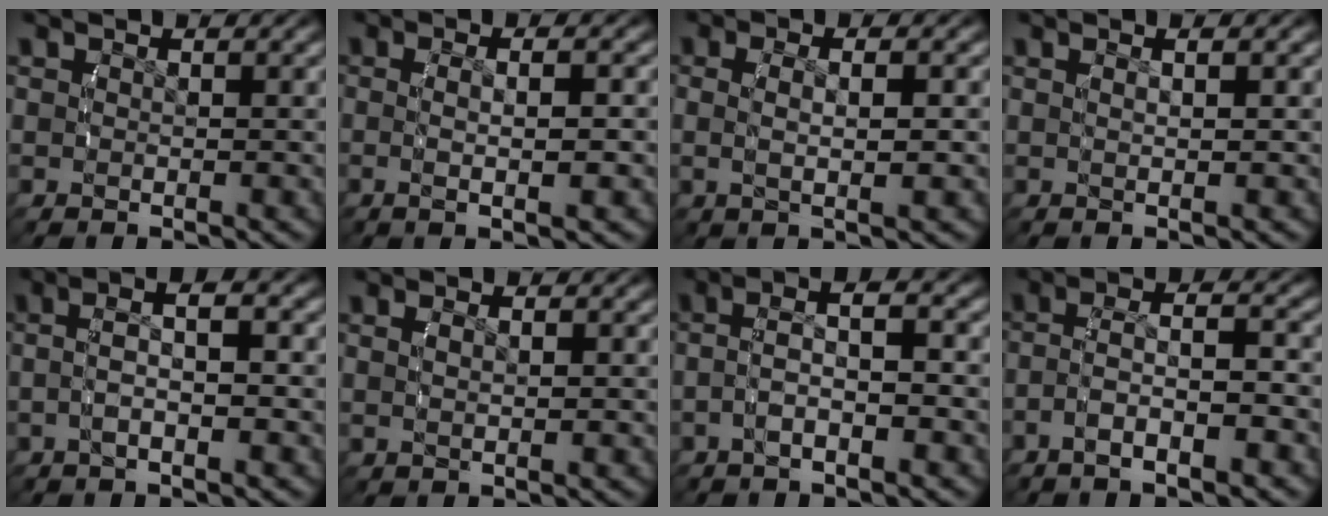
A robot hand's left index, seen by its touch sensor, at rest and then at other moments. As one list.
[{"total": 3.2, "force": [-0.4, 0.2, 3.2], "torque": [-0.062, 0.000, -0.004]}, {"total": 3.4, "force": [0.3, 0.8, 3.3], "torque": [-0.064, 0.000, 0.009]}, {"total": 1.4, "force": [0.3, -0.6, 1.2], "torque": [-0.020, 0.004, 0.009]}, {"total": 3.7, "force": [-0.1, 0.9, 3.5], "torque": [-0.064, 0.015, -0.005]}, {"total": 1.4, "force": [0.3, 0.2, 1.3], "torque": [-0.023, 0.002, 0.006]}, {"total": 3.8, "force": [-0.6, 1.2, 3.5], "torque": [-0.069, 0.010, -0.013]}, {"total": 4.3, "force": [-2.0, 1.5, 3.5], "torque": [-0.071, -0.003, -0.030]}]